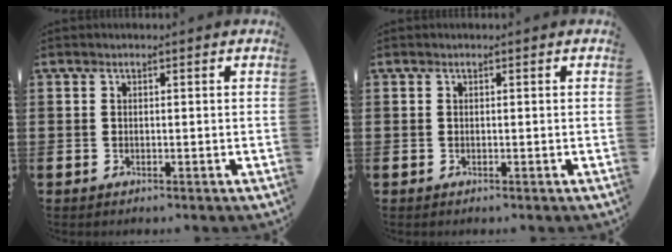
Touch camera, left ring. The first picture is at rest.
{"total": 0.0}